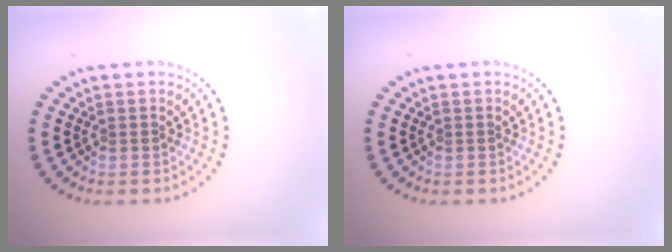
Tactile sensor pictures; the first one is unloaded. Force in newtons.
{"total": 0.0}